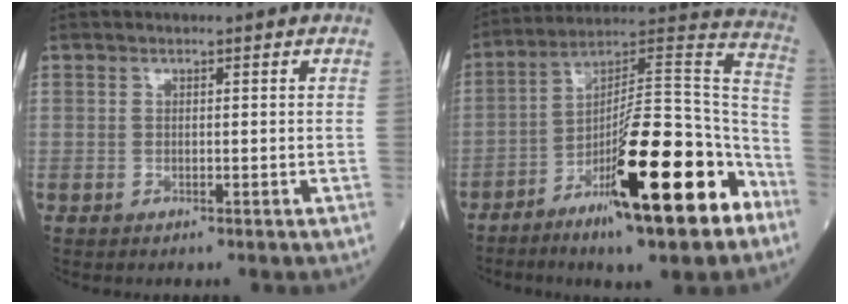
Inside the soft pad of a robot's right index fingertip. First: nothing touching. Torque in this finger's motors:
{"motor_torque": [1.60, -0.54, 0.58, 0.21]}